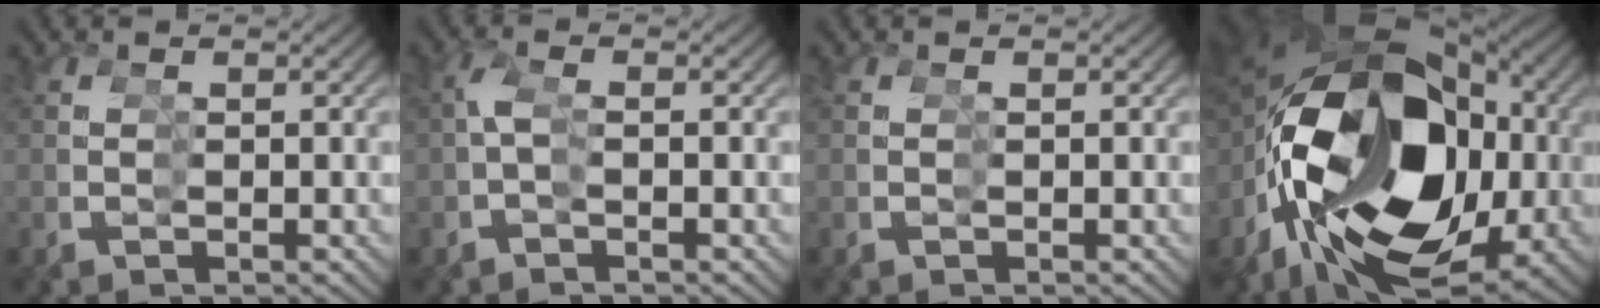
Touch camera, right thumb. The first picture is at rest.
{"total": 1.8, "force": [-1.6, 0.8, -0.1], "torque": [-0.038, -0.014, -0.022]}
{"total": 0.0}
{"total": 24.1, "force": [-0.7, 14.3, 19.3], "torque": [-0.335, -0.025, 0.003]}